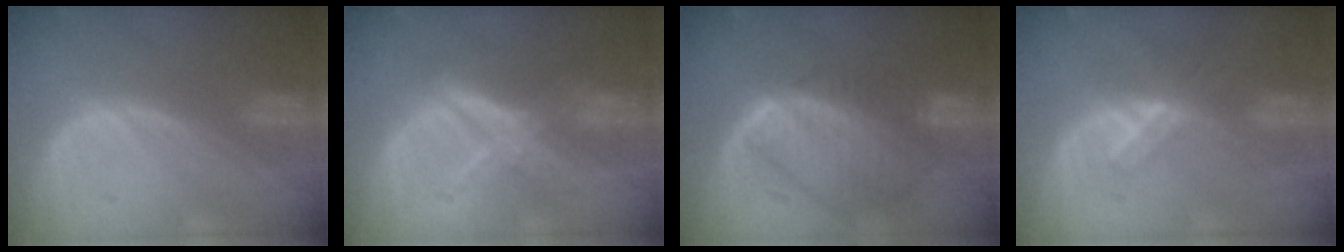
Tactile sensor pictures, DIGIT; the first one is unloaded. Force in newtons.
{"total": 6.4, "press": 5.7, "slide": 3.0}
{"total": 10.0, "press": 8.7, "slide": 4.9}
{"total": 5.2, "press": 5.1, "slide": 1.0}